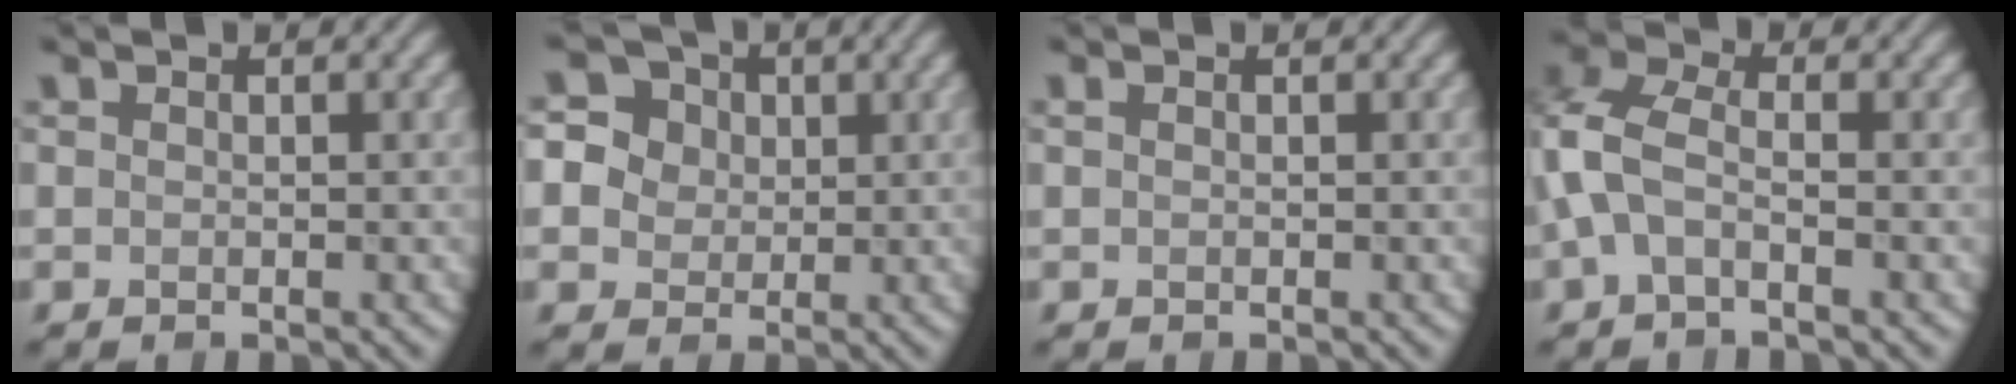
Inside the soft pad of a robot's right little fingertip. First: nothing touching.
{"total": 9.1, "force": [3.5, 7.5, 3.7], "torque": [-0.090, 0.034, 0.054]}
{"total": 0.5, "force": [-0.5, -0.1, 0.0], "torque": [0.001, 0.003, -0.007]}
{"total": 4.5, "force": [-0.7, 2.6, 3.7], "torque": [-0.097, 0.015, -0.024]}